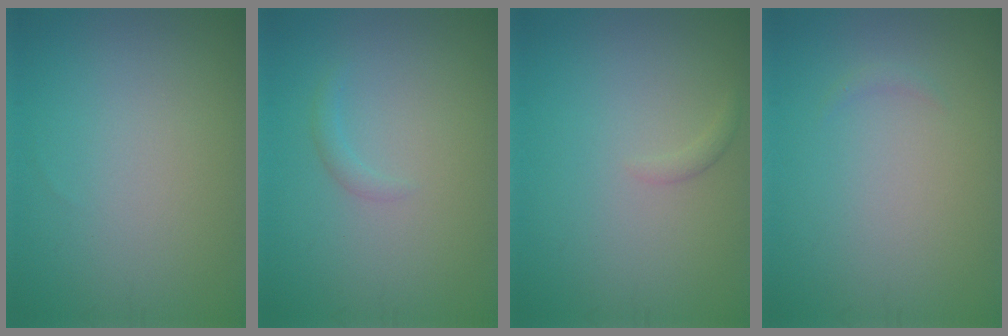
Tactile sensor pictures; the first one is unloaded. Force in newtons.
{"total": 0.9, "press": 0.8, "slide": 0.1}
{"total": 0.7, "press": 0.7, "slide": 0.1}
{"total": 0.5, "press": 0.5, "slide": 0.1}